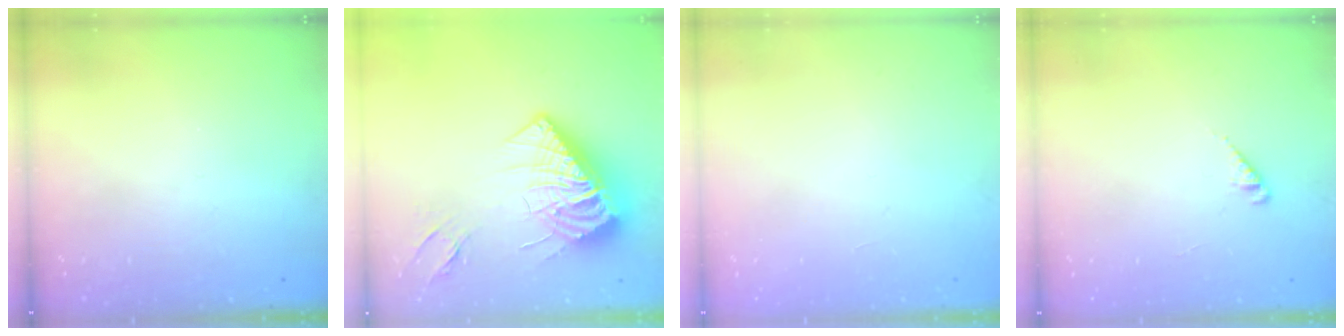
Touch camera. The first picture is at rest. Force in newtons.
{"total": 16.8, "press": 16.8, "slide": 1.7}
{"total": 0.0}
{"total": 1.8, "press": 1.8, "slide": 0.3}